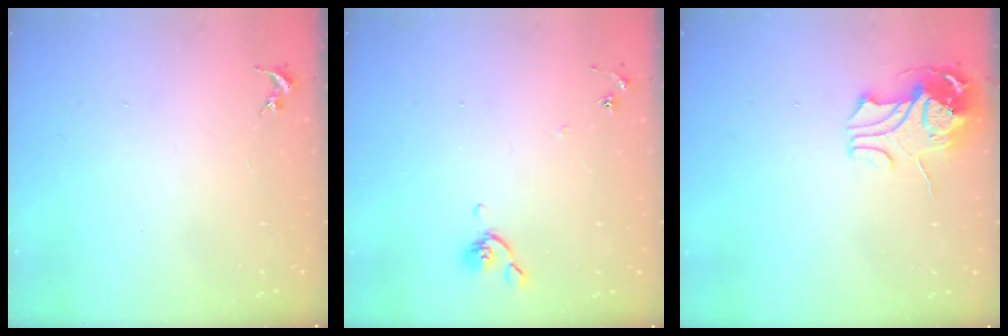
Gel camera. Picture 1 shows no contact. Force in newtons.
{"total": 5.0, "press": 4.9, "slide": 0.8}
{"total": 10.8, "press": 10.7, "slide": 1.3}